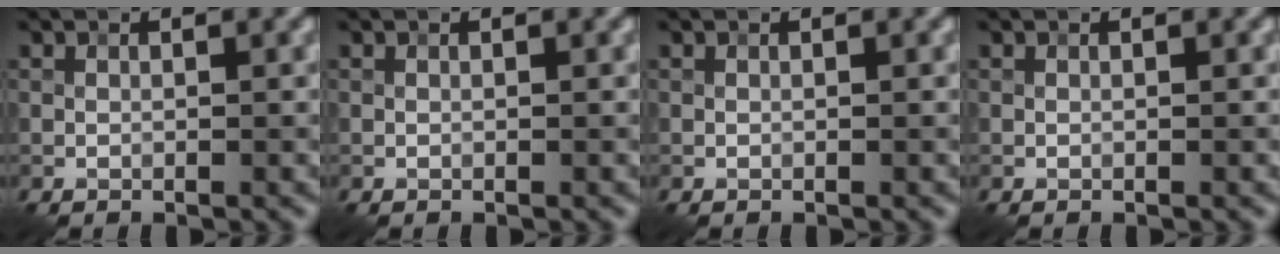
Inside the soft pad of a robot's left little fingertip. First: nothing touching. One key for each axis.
{"total": 0.0}
{"total": 0.0}
{"total": 0.0}